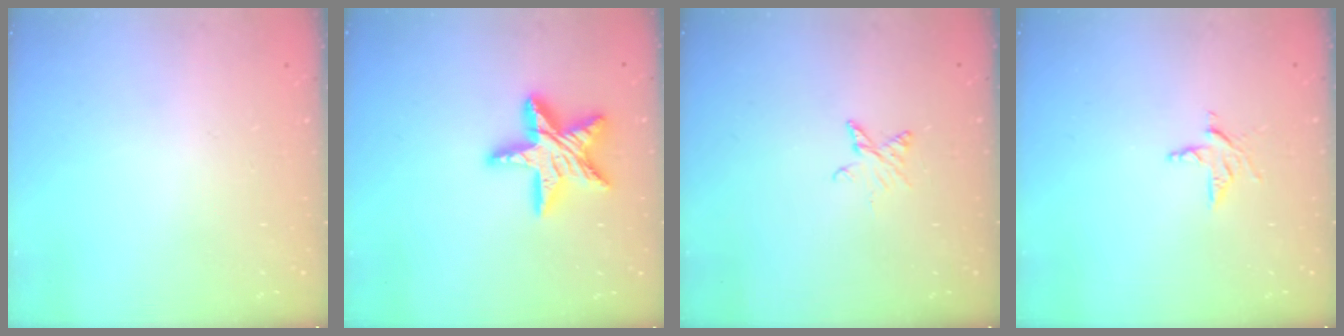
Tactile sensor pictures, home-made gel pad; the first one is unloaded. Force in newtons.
{"total": 17.0, "press": 17.0, "slide": 1.4}
{"total": 3.1, "press": 3.1, "slide": 0.4}
{"total": 5.0, "press": 5.0, "slide": 0.3}